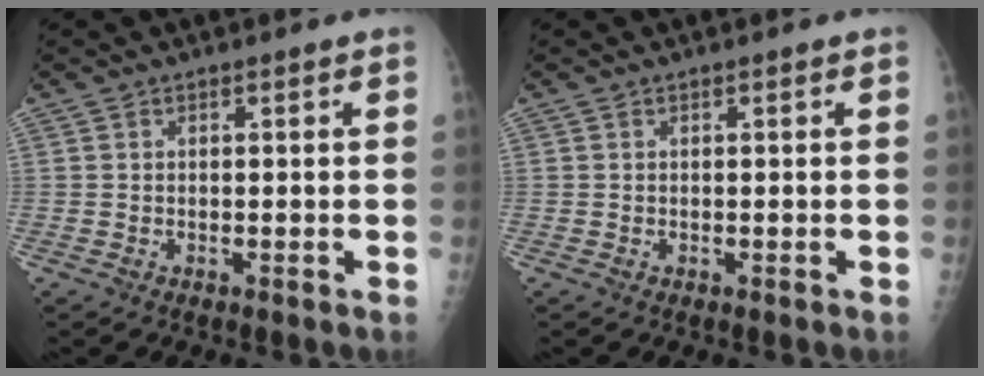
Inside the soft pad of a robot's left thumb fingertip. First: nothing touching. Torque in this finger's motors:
{"motor_torque": [-0.18, 0.01, -0.15, -0.05, 0.02]}